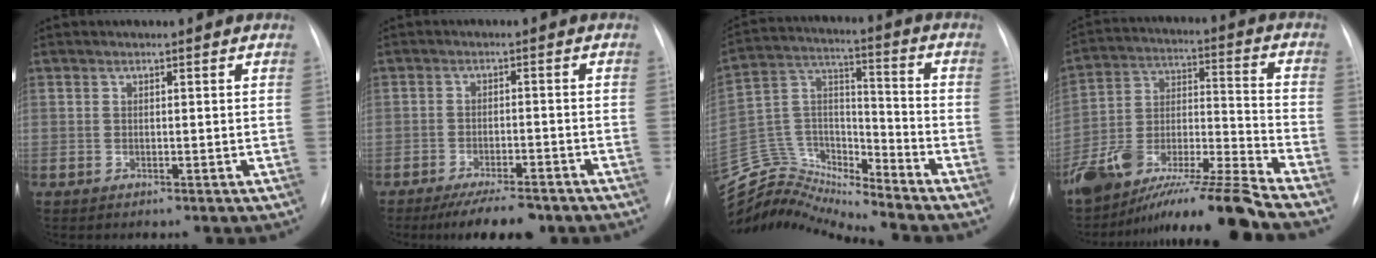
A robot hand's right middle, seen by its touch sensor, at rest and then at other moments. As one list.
[{"total": 8.2, "force": [-6.4, 2.2, 4.6], "torque": [-0.066, -0.011, -0.098]}, {"total": 15.0, "force": [-14.9, 0.2, 1.0], "torque": [-0.019, 0.063, -0.281]}, {"total": 18.0, "force": [-15.5, -1.4, 9.0], "torque": [-0.176, -0.001, -0.279]}]